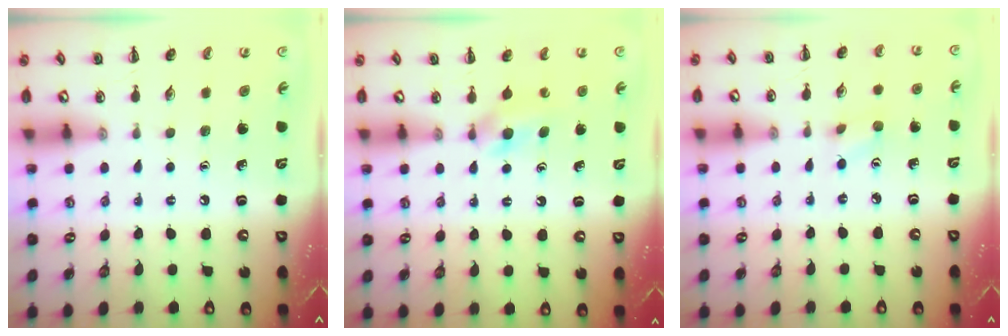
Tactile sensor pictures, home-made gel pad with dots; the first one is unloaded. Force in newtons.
{"total": 4.5, "press": 4.2, "slide": 1.5}
{"total": 3.5, "press": 3.3, "slide": 1.1}